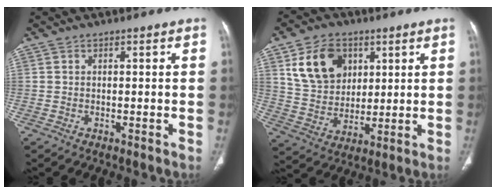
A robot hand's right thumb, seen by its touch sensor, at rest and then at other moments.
{"total": 13.4, "force": [5.2, 9.9, 7.3], "torque": [-0.098, -0.012, 0.104]}